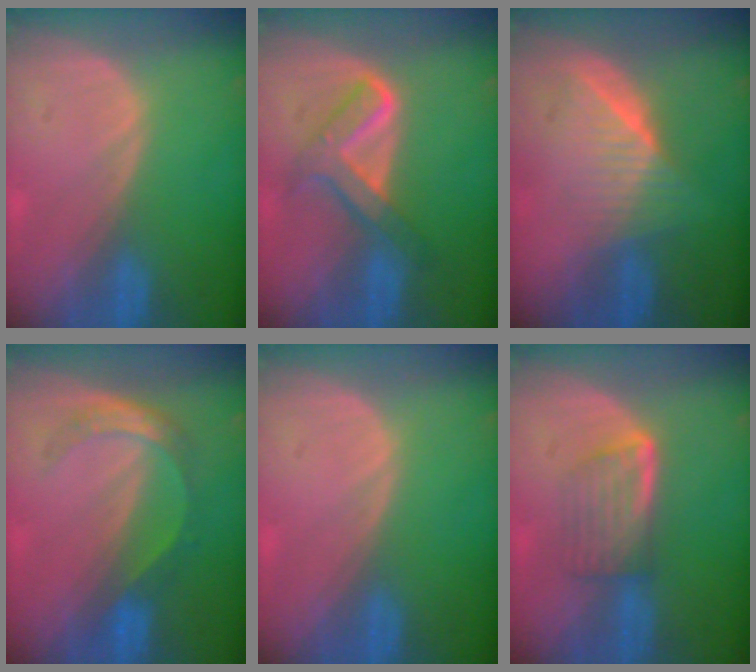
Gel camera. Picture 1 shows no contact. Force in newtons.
{"total": 5.9, "press": 5.9, "slide": 0.2}
{"total": 6.5, "press": 5.9, "slide": 2.6}
{"total": 5.6, "press": 4.8, "slide": 2.8}
{"total": 0.0}
{"total": 5.7, "press": 5.1, "slide": 2.5}